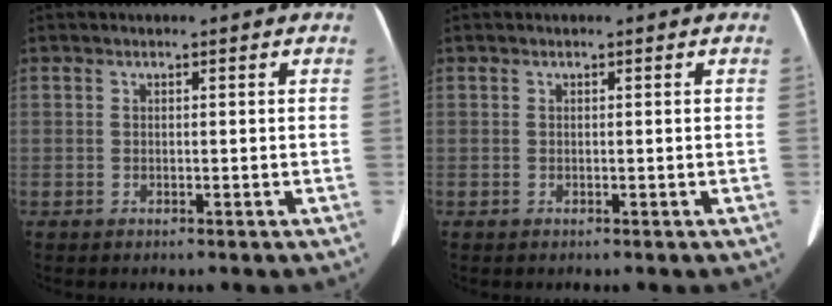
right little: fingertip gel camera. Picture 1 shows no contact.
{"total": 0.0}